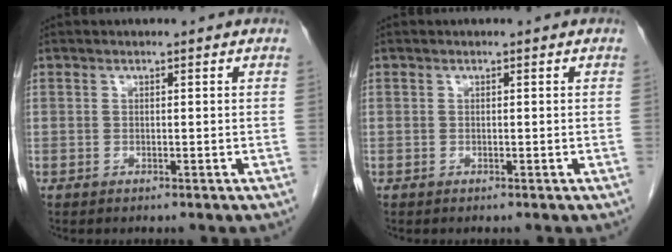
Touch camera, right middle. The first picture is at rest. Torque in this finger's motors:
{"motor_torque": [-0.18, -0.06, -0.08, -0.04]}